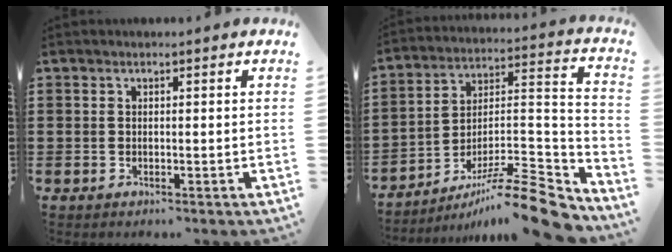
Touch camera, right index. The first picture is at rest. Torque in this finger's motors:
{"motor_torque": [1.13, -1.01, 0.07, -0.03]}